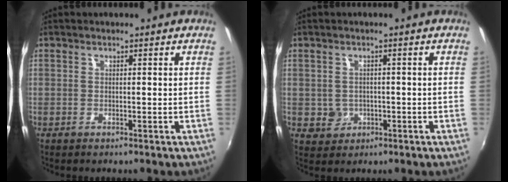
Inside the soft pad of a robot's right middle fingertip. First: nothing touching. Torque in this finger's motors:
{"motor_torque": [-0.13, 0.00, 0.00, 0.01]}